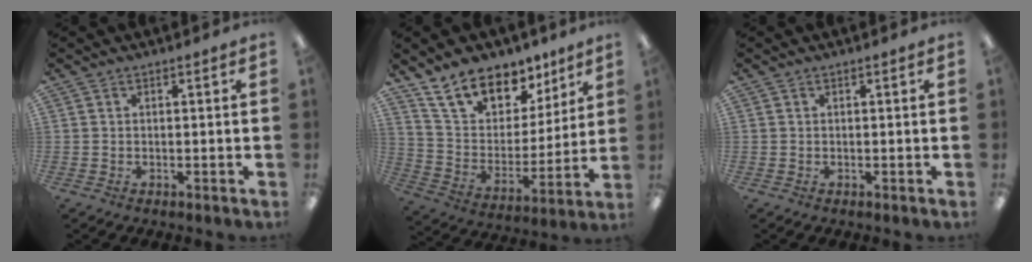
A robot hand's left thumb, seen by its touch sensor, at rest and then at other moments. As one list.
[{"total": 15.9, "force": [12.1, 8.4, 5.9], "torque": [-0.120, -0.075, 0.227]}, {"total": 0.0}]